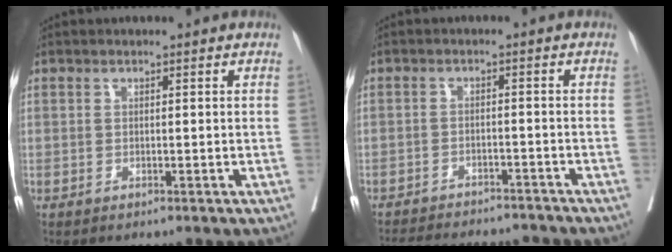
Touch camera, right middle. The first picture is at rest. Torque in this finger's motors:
{"motor_torque": [1.03, -1.11, 0.11, 0.03]}